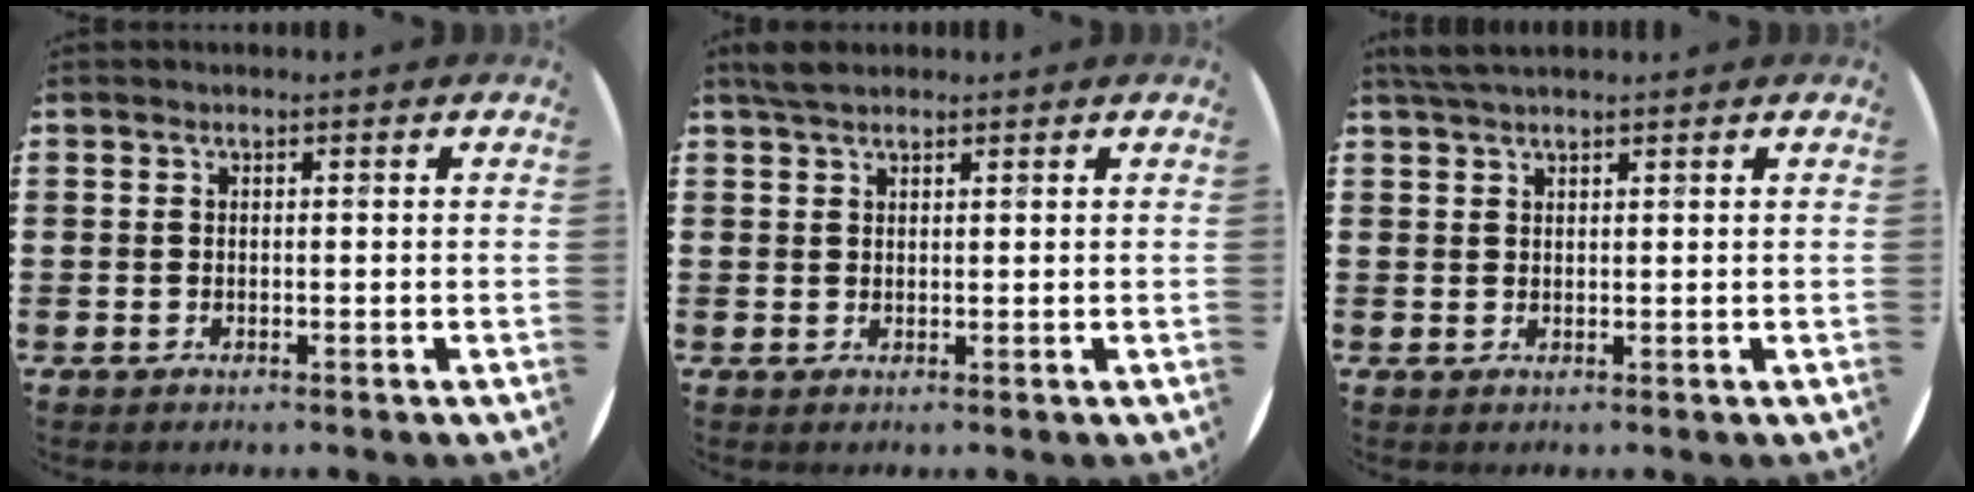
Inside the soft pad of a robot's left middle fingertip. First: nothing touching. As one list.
[{"total": 2.3, "force": [2.0, 0.8, 0.9], "torque": [-0.022, 0.007, 0.037]}, {"total": 2.0, "force": [1.8, 0.2, 0.9], "torque": [-0.020, 0.003, 0.034]}]